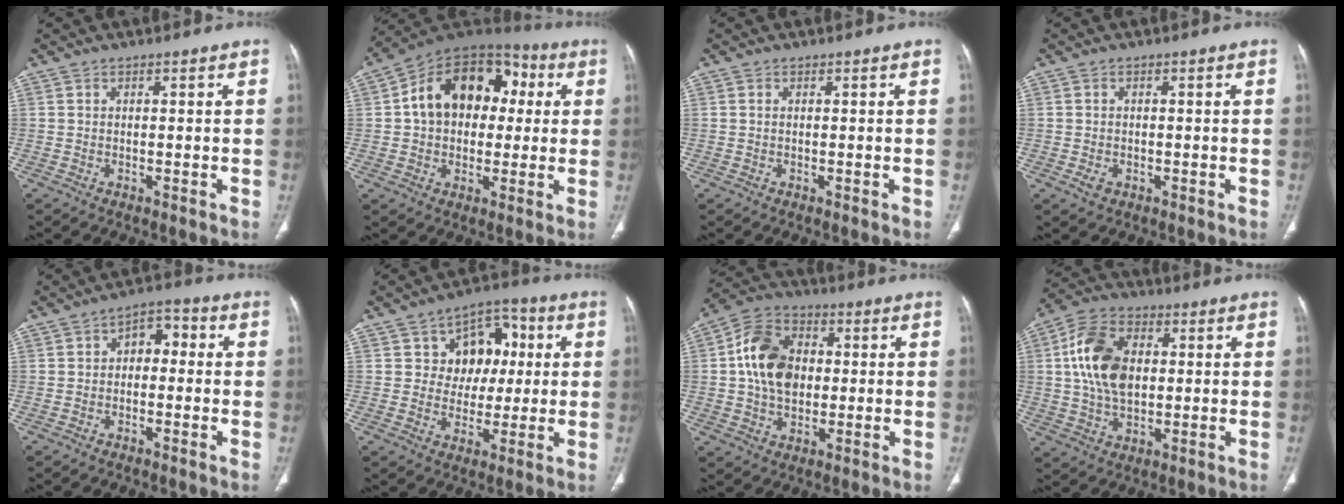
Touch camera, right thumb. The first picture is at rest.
{"total": 18.8, "force": [2.6, 13.5, 12.9], "torque": [-0.164, 0.035, 0.033]}
{"total": 0.0}
{"total": 1.9, "force": [-0.7, 1.5, 1.1], "torque": [-0.017, 0.003, -0.008]}
{"total": 5.5, "force": [0.1, 3.7, 4.1], "torque": [-0.034, 0.024, -0.012]}
{"total": 11.2, "force": [2.4, 9.0, 6.1], "torque": [-0.026, 0.008, 0.033]}
{"total": 13.4, "force": [1.0, 9.7, 9.2], "torque": [-0.144, 0.020, 0.012]}
{"total": 13.5, "force": [1.8, 8.6, 10.3], "torque": [-0.181, 0.012, 0.029]}